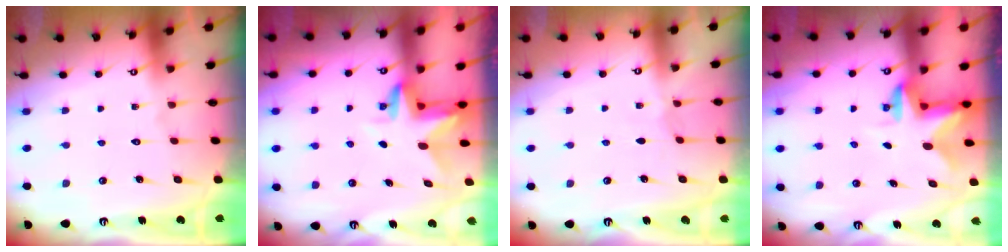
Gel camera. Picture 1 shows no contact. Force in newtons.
{"total": 3.3, "press": 3.3, "slide": 0.3}
{"total": 2.3, "press": 2.3, "slide": 0.4}
{"total": 2.5, "press": 2.5, "slide": 0.4}